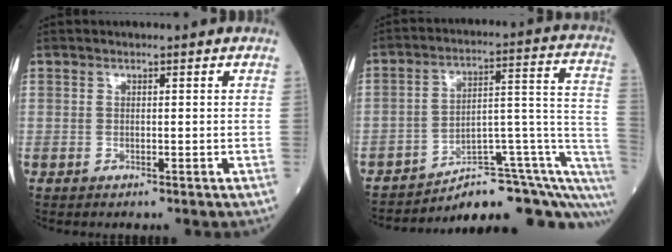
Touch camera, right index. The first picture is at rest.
{"total": 16.7, "force": [-13.8, 3.8, 8.6], "torque": [-0.035, 0.084, -0.183]}